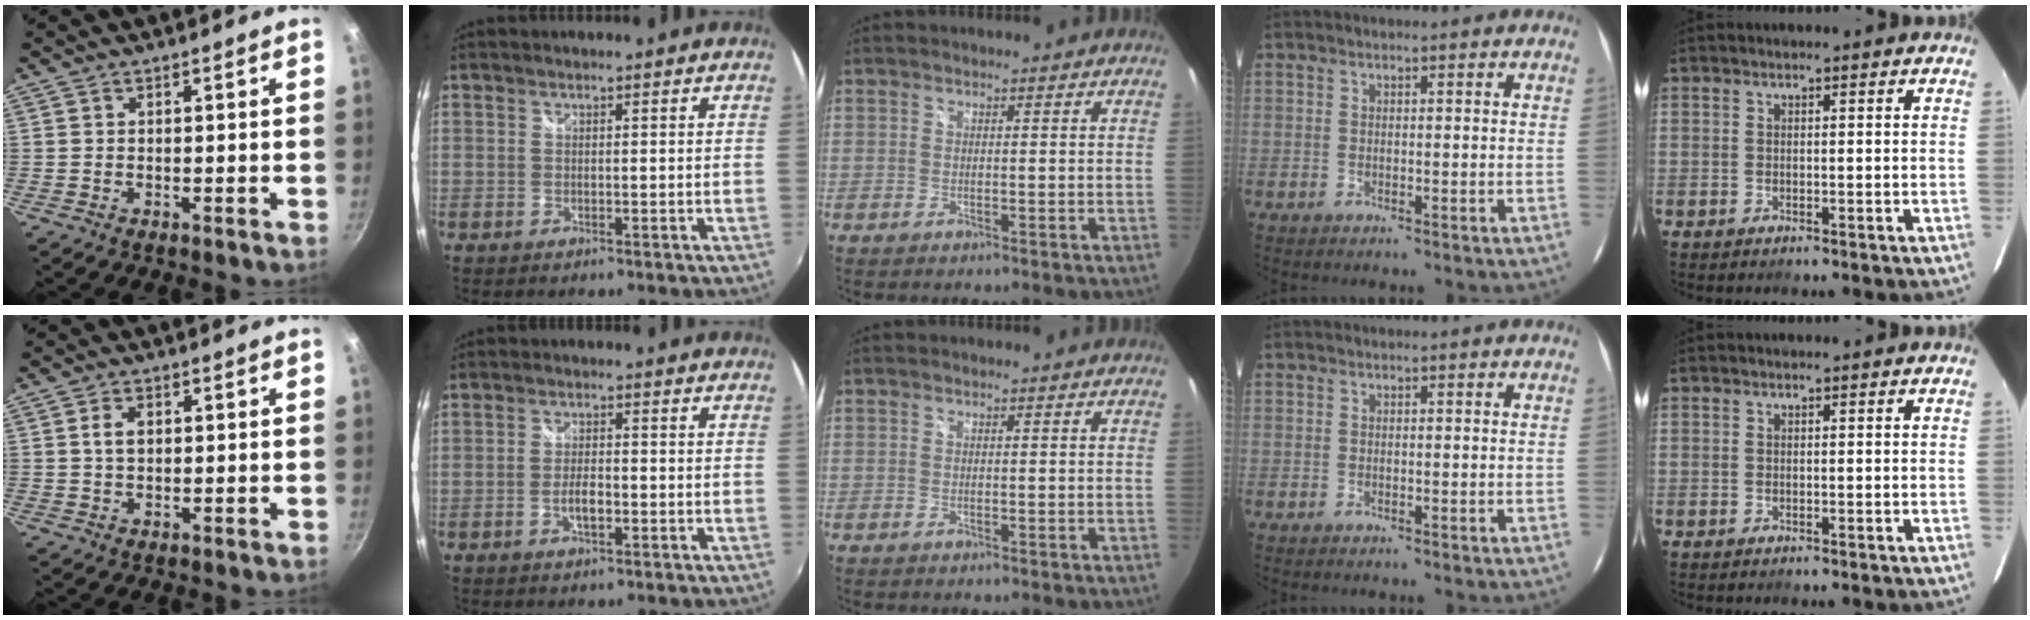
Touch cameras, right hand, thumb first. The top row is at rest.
{"thumb": {"total": 3.1, "force": [0.6, 2.0, 2.3], "torque": [-0.034, 0.001, 0.010]}, "index": {"total": 3.2, "force": [-1.3, 1.2, 2.7], "torque": [-0.055, 0.000, -0.024]}}